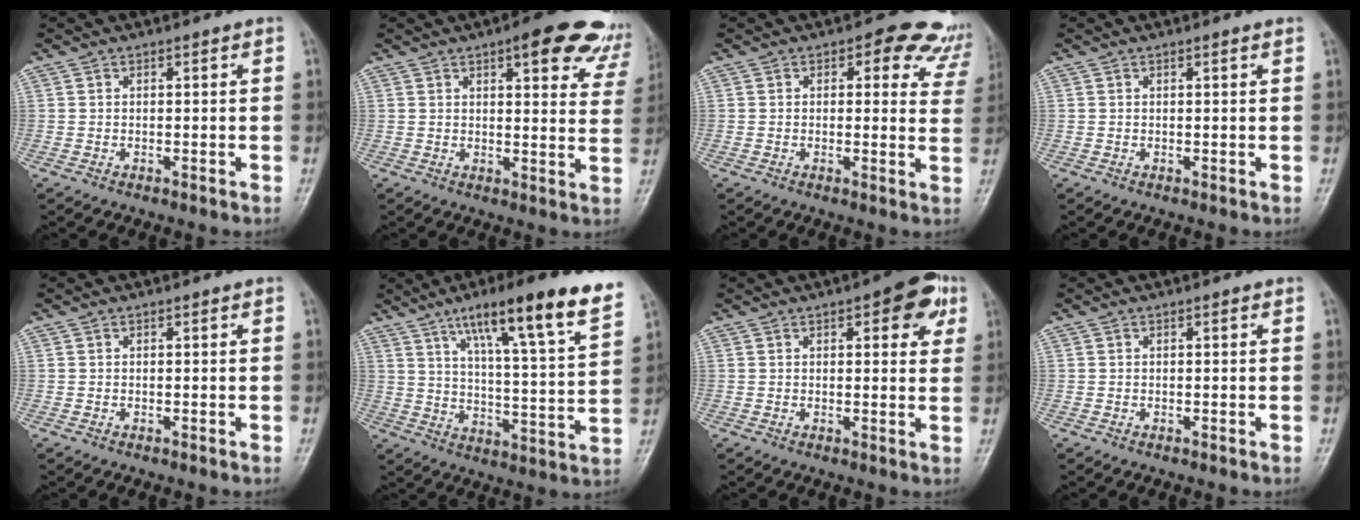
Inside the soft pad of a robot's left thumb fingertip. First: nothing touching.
{"total": 15.2, "force": [9.9, 5.4, 10.1], "torque": [-0.078, -0.033, 0.101]}
{"total": 10.1, "force": [6.4, 5.8, 5.2], "torque": [-0.005, -0.021, 0.049]}
{"total": 0.6, "force": [0.4, -0.1, 0.5], "torque": [-0.011, 0.000, 0.007]}
{"total": 0.0}
{"total": 18.9, "force": [11.9, 2.1, 14.5], "torque": [-0.202, -0.047, 0.182]}
{"total": 7.8, "force": [3.5, 3.2, 6.1], "torque": [-0.047, -0.006, 0.034]}
{"total": 0.0}